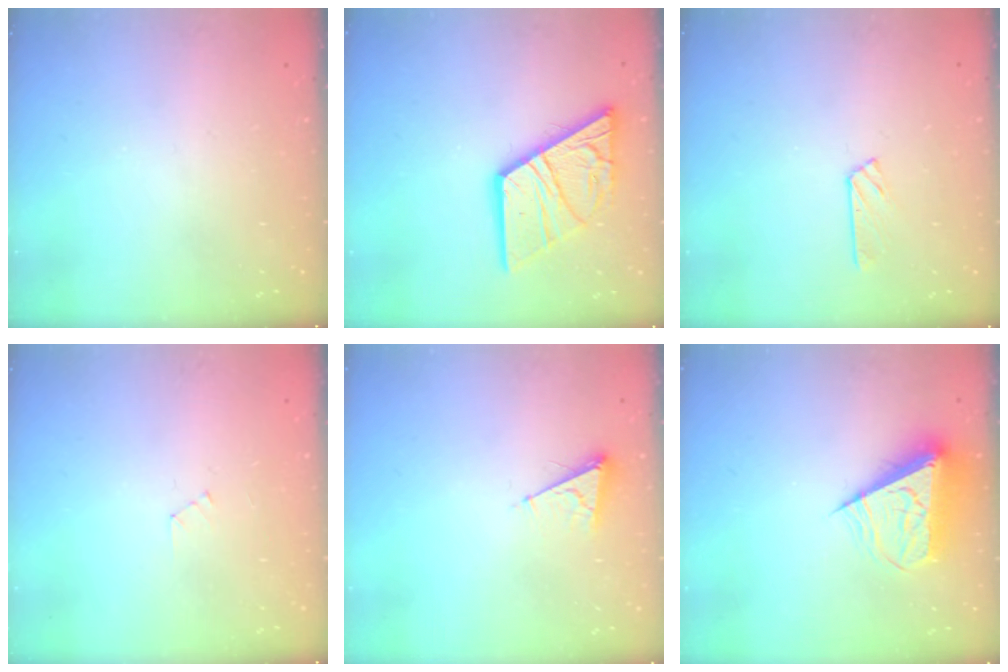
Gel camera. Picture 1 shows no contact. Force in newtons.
{"total": 18.8, "press": 18.7, "slide": 2.0}
{"total": 3.5, "press": 3.4, "slide": 0.5}
{"total": 4.2, "press": 4.2, "slide": 0.6}
{"total": 4.4, "press": 4.4, "slide": 0.6}
{"total": 10.3, "press": 10.3, "slide": 0.8}